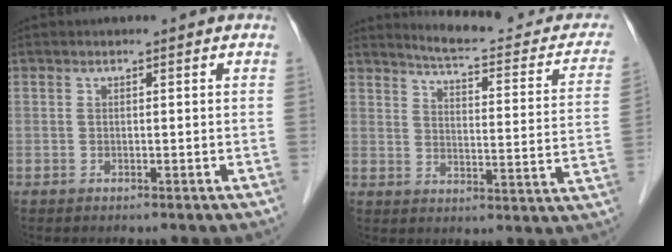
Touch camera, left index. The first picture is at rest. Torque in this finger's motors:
{"motor_torque": [0.07, -0.51, 0.01, 0.01]}